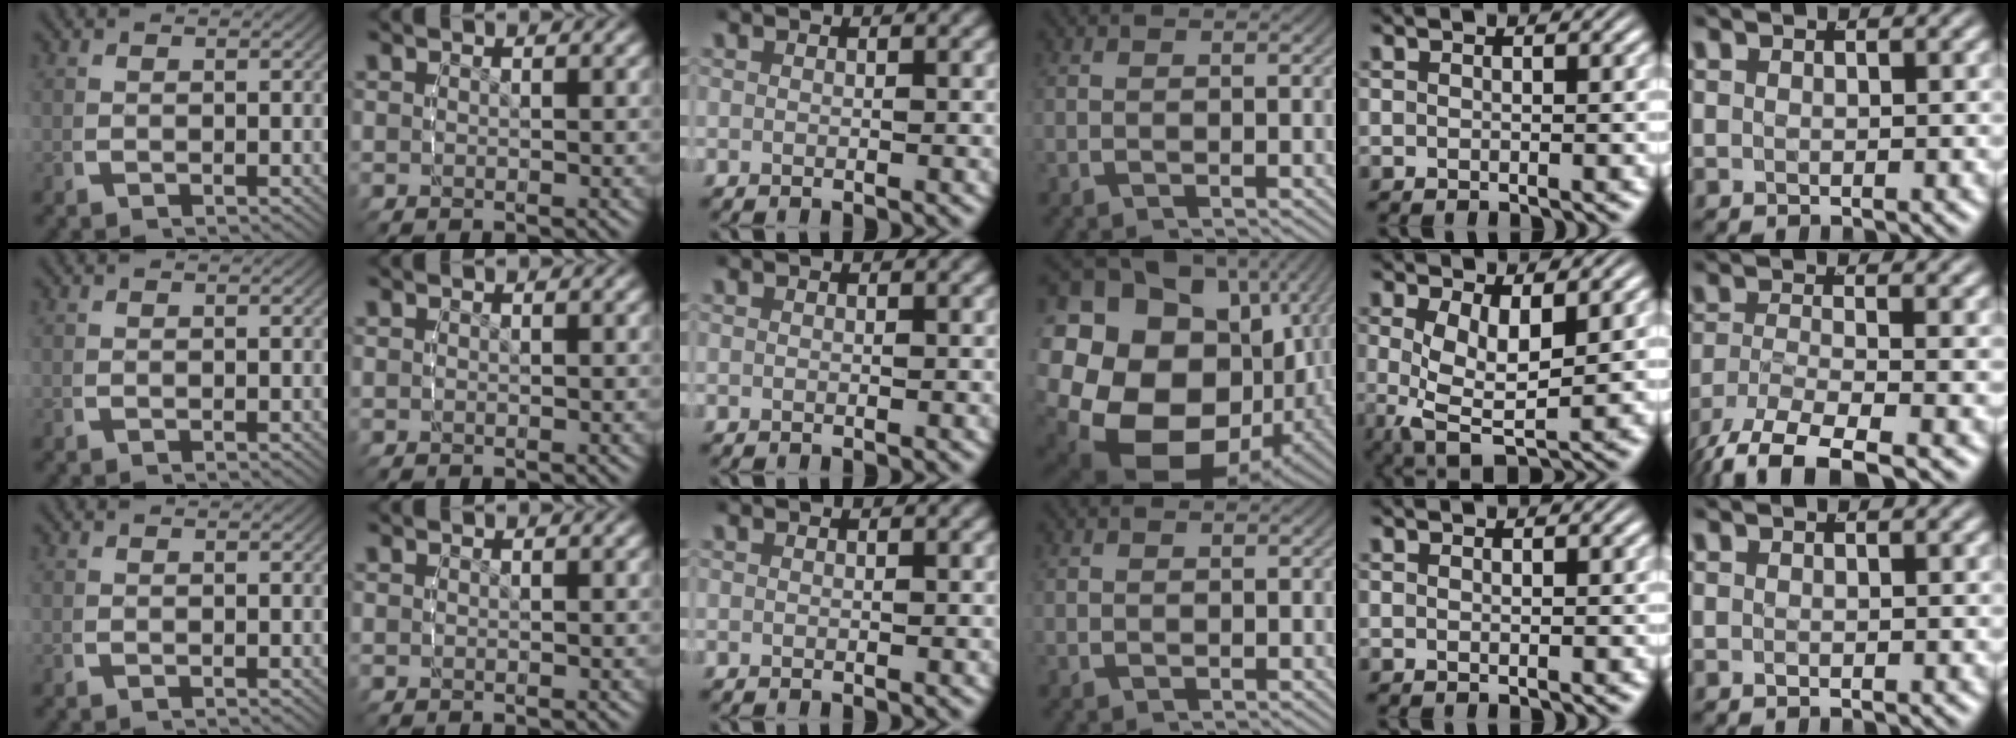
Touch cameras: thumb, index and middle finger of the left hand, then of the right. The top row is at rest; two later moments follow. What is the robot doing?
{"motion": "lift_and_place", "object": "air blower"}